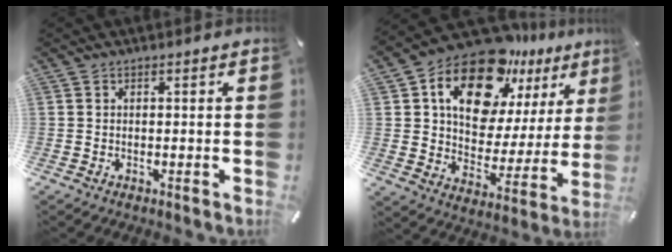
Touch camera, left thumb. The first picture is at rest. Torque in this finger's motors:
{"motor_torque": [2.51, 2.49, 1.97, -0.80, 0.22]}